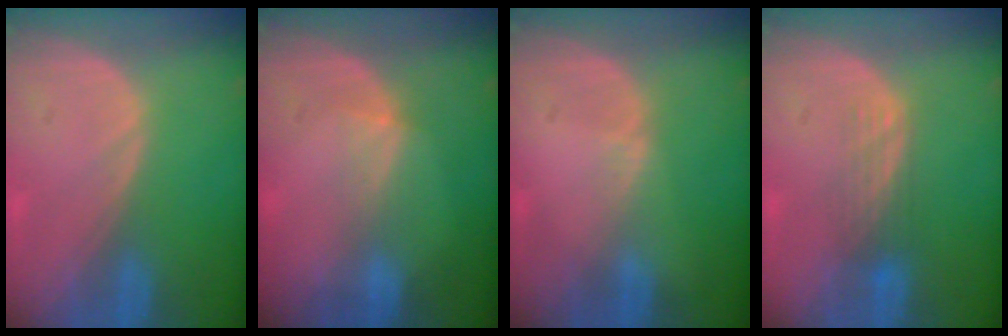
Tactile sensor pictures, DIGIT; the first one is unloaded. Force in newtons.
{"total": 2.4, "press": 2.1, "slide": 1.2}
{"total": 0.5, "press": 0.5, "slide": 0.2}
{"total": 3.6, "press": 3.0, "slide": 2.0}